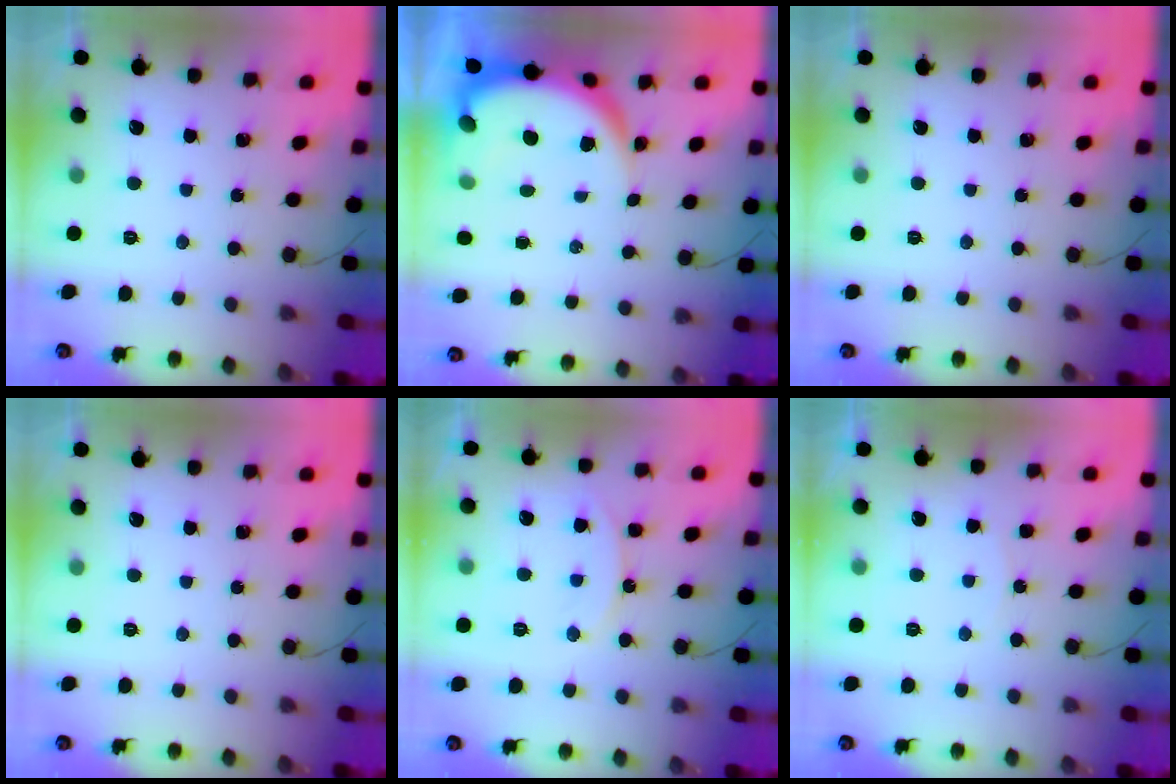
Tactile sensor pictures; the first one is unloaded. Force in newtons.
{"total": 8.3, "press": 8.2, "slide": 1.0}
{"total": 0.0}
{"total": 0.0}
{"total": 9.8, "press": 9.7, "slide": 0.9}
{"total": 2.8, "press": 2.8, "slide": 0.6}